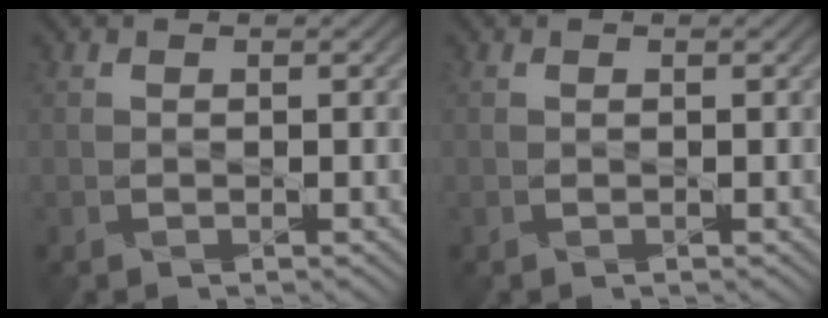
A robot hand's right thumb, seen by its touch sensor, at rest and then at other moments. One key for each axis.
{"total": 0.0}